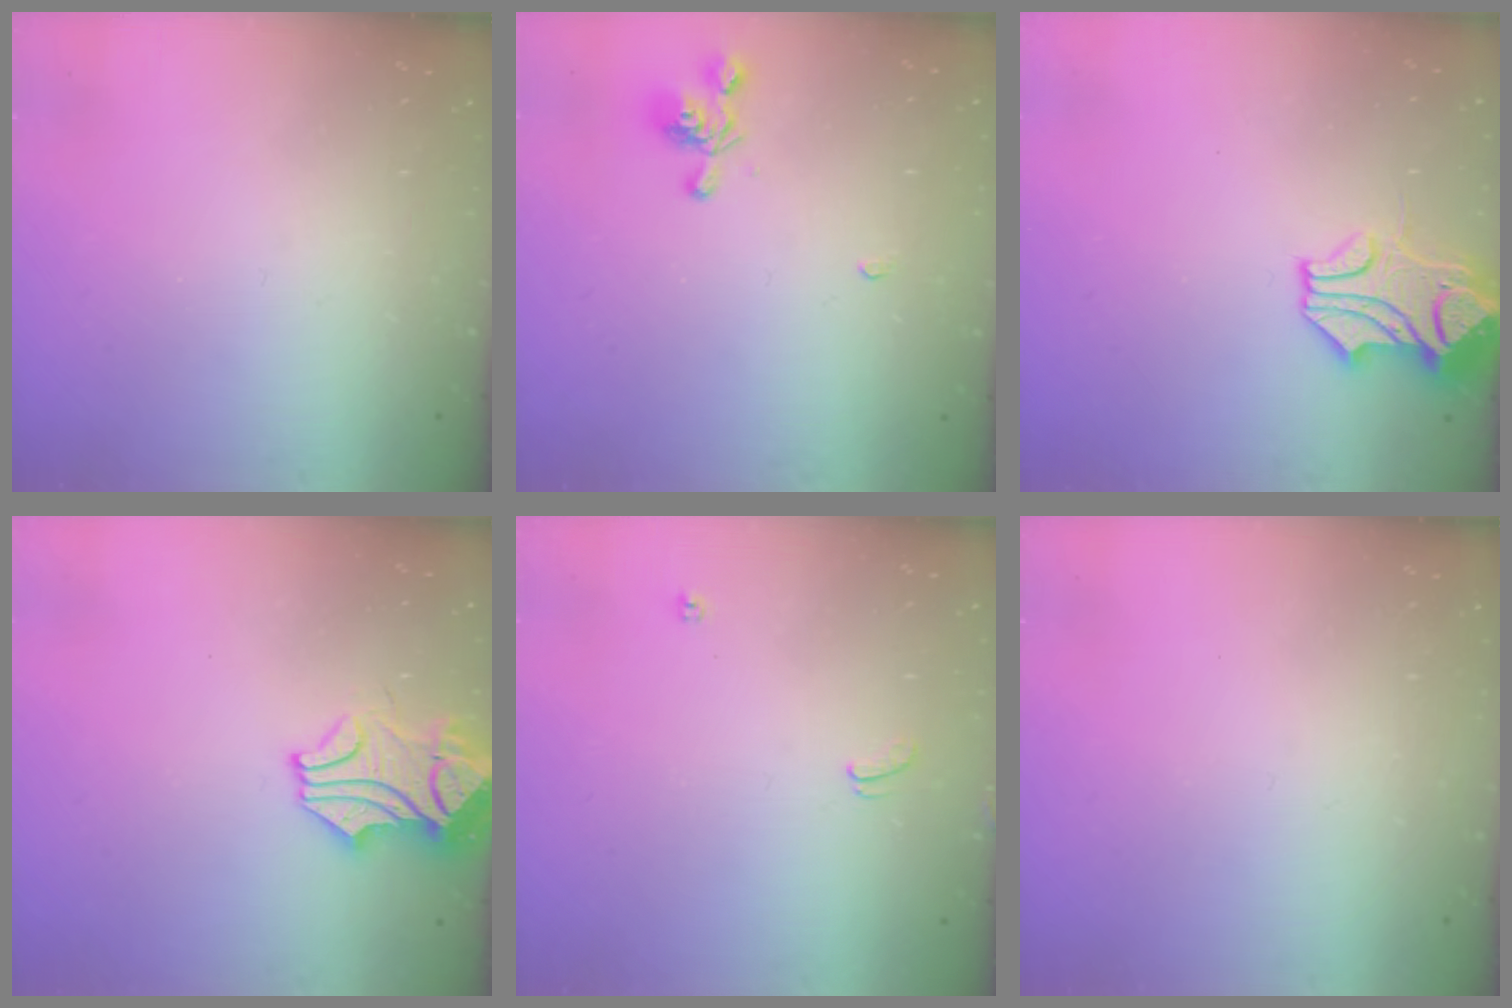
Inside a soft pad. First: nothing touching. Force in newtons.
{"total": 4.4, "press": 4.3, "slide": 0.2}
{"total": 1.6, "press": 1.1, "slide": 1.2}
{"total": 2.1, "press": 1.9, "slide": 0.9}
{"total": 2.3, "press": 2.3, "slide": 0.4}
{"total": 0.0}